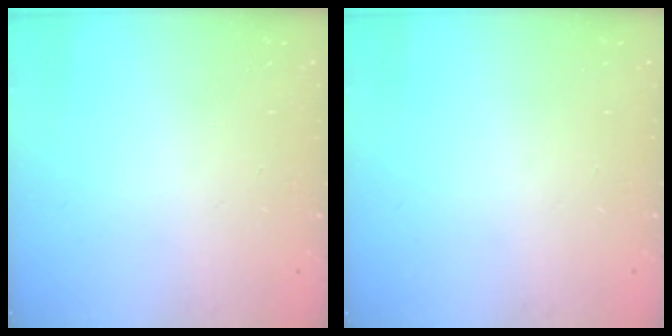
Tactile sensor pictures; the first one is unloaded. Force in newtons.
{"total": 0.0}